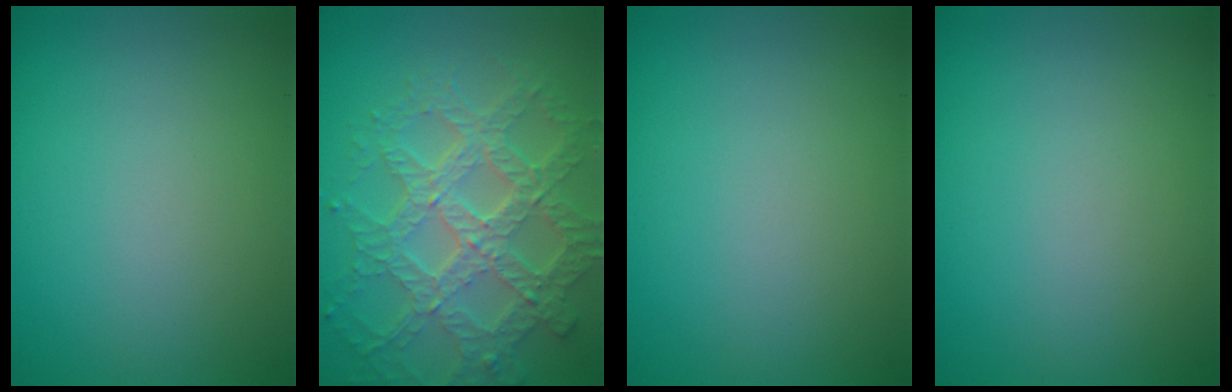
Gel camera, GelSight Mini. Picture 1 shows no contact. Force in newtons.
{"total": 7.8, "press": 5.6, "slide": 5.3}
{"total": 0.0}
{"total": 0.0}